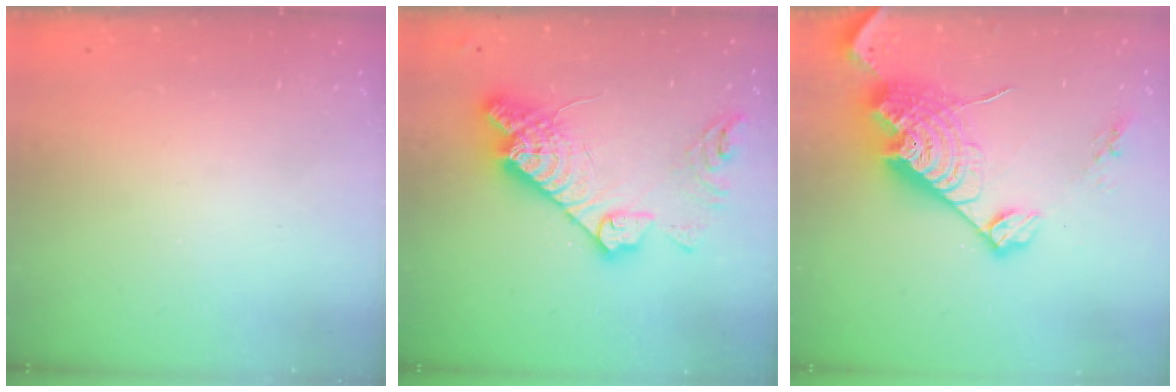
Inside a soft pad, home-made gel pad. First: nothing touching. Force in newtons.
{"total": 19.0, "press": 18.9, "slide": 1.6}
{"total": 21.5, "press": 21.4, "slide": 2.0}